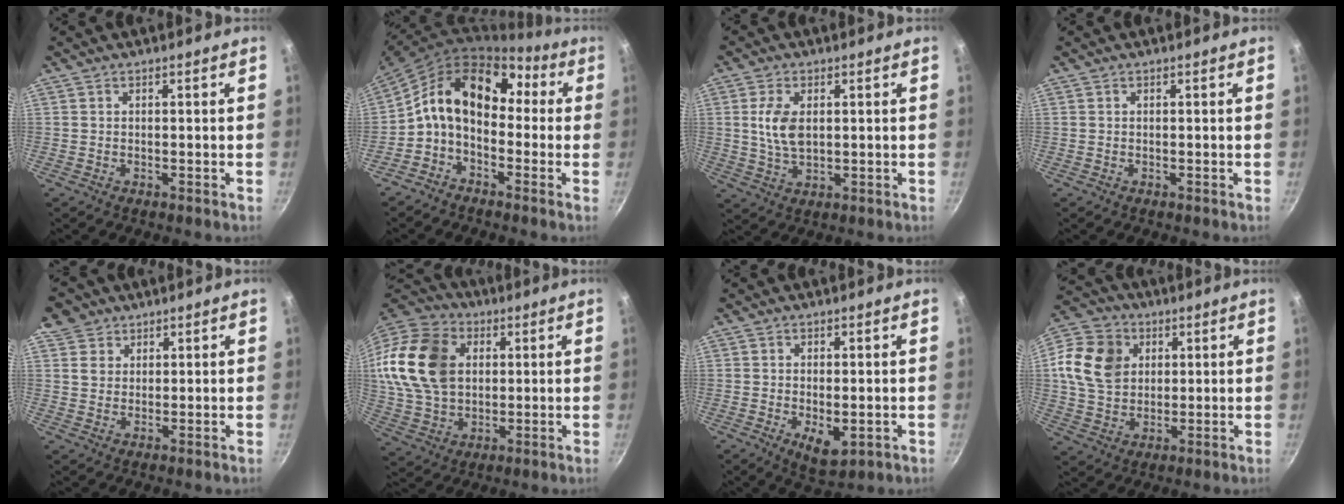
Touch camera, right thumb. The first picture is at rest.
{"total": 15.3, "force": [0.3, 10.6, 11.0], "torque": [-0.175, 0.057, -0.020]}
{"total": 7.0, "force": [1.2, 4.0, 5.6], "torque": [-0.106, -0.005, 0.024]}
{"total": 0.0}
{"total": 5.3, "force": [3.0, 4.2, 1.0], "torque": [0.020, -0.003, 0.048]}
{"total": 21.0, "force": [4.3, 15.3, 13.8], "torque": [-0.254, 0.011, 0.080]}
{"total": 5.9, "force": [-1.2, 3.0, 5.0], "torque": [-0.071, -0.012, -0.004]}
{"total": 14.5, "force": [4.0, 11.6, 7.7], "torque": [-0.132, 0.000, 0.069]}